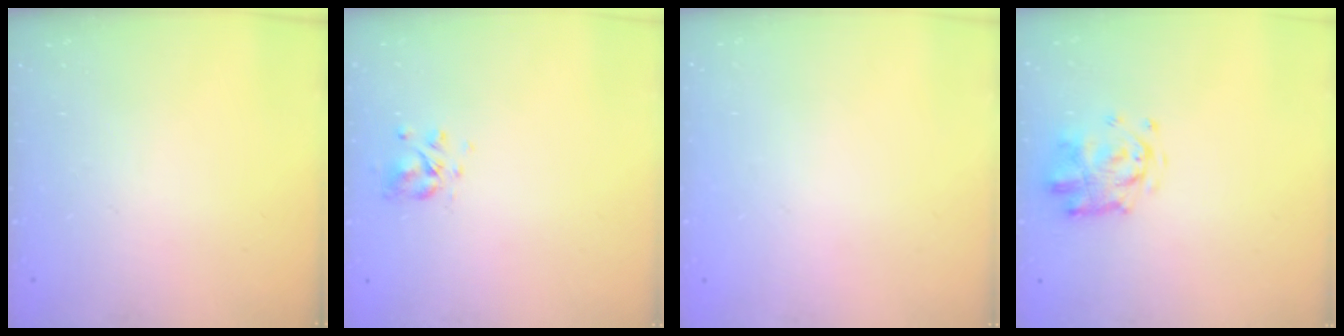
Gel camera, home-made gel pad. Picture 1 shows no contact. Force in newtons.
{"total": 3.7, "press": 3.3, "slide": 1.6}
{"total": 1.7, "press": 1.7, "slide": 0.2}
{"total": 3.3, "press": 3.2, "slide": 0.4}